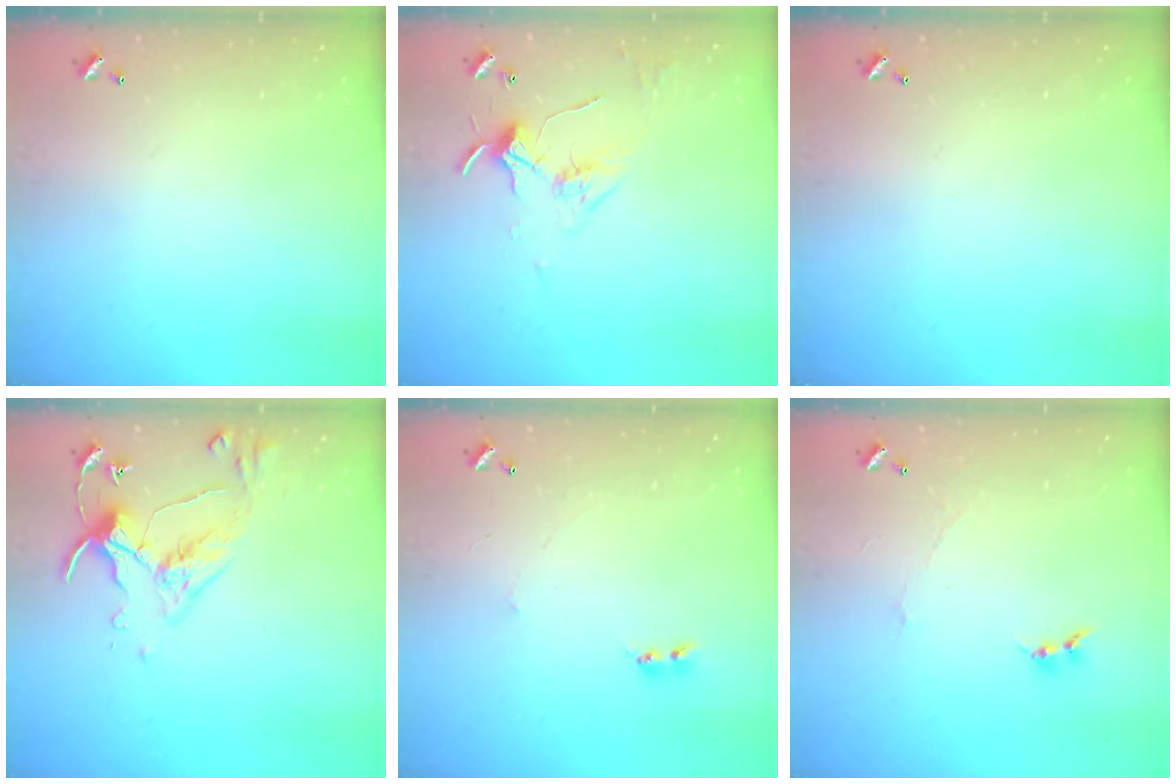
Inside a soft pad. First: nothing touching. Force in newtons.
{"total": 4.2, "press": 4.2, "slide": 0.4}
{"total": 0.0}
{"total": 4.8, "press": 4.7, "slide": 1.0}
{"total": 2.2, "press": 2.1, "slide": 0.5}
{"total": 0.6, "press": 0.3, "slide": 0.5}